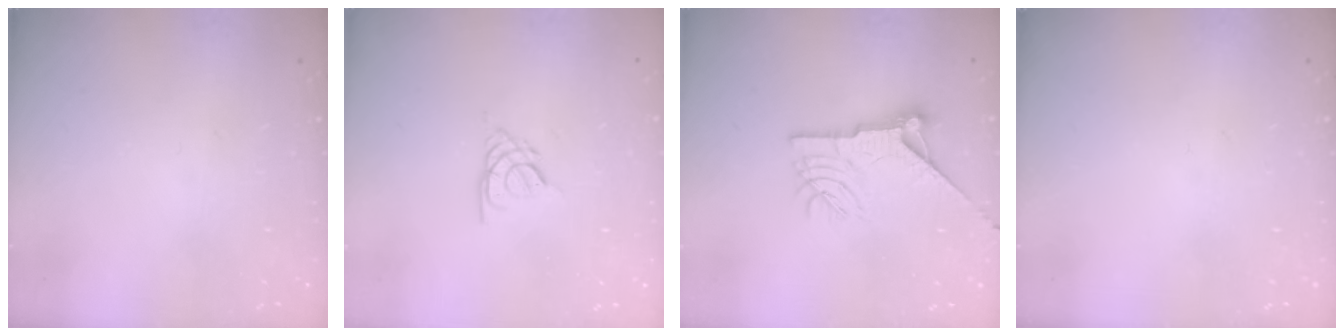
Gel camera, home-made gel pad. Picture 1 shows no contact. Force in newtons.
{"total": 2.6, "press": 2.6, "slide": 0.6}
{"total": 12.8, "press": 12.8, "slide": 0.8}
{"total": 0.0}